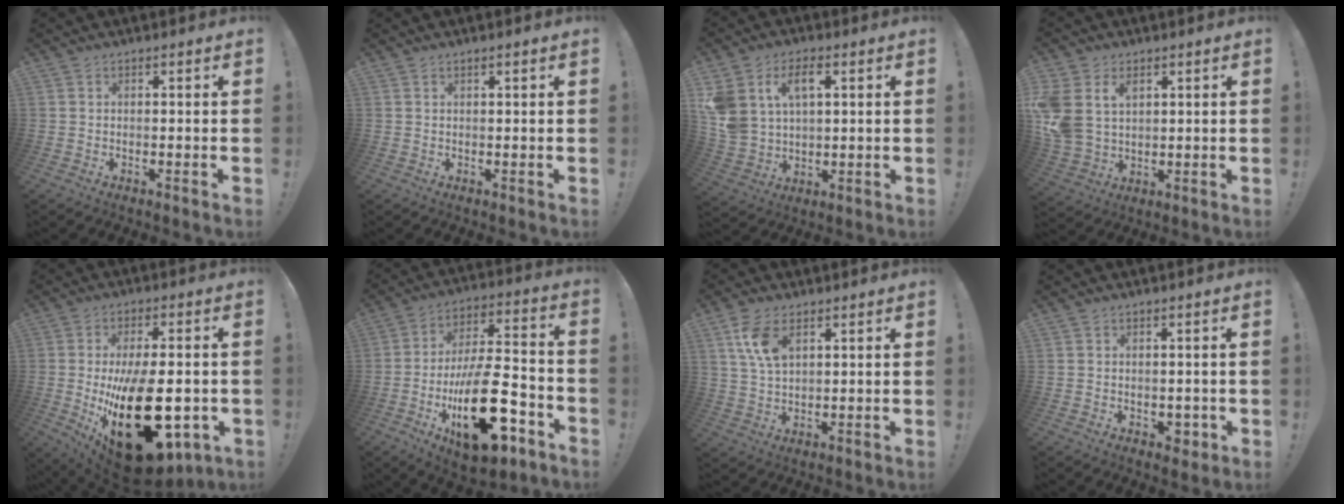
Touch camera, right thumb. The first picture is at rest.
{"total": 1.0, "force": [0.6, -0.2, 0.7], "torque": [-0.006, -0.003, 0.008]}
{"total": 10.8, "force": [4.5, 7.3, 6.5], "torque": [-0.130, -0.011, 0.088]}
{"total": 10.7, "force": [4.1, 8.3, 5.5], "torque": [-0.124, -0.018, 0.082]}
{"total": 28.5, "force": [-4.5, 13.8, 24.6], "torque": [-0.398, 0.005, -0.045]}
{"total": 26.6, "force": [-9.6, 11.9, 21.8], "torque": [-0.371, 0.066, -0.143]}
{"total": 8.7, "force": [4.2, 4.6, 6.1], "torque": [-0.114, -0.011, 0.077]}
{"total": 3.1, "force": [-0.2, 2.6, 1.7], "torque": [-0.004, -0.002, -0.002]}